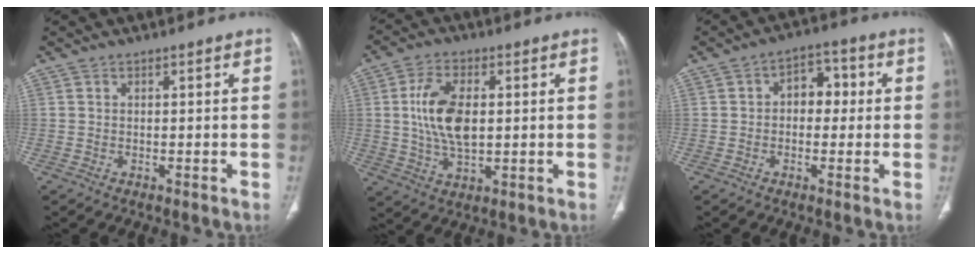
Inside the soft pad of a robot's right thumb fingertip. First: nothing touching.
{"total": 11.1, "force": [1.2, 5.9, 9.3], "torque": [-0.176, -0.002, 0.027]}
{"total": 6.4, "force": [0.4, 4.5, 4.6], "torque": [-0.032, 0.021, -0.003]}